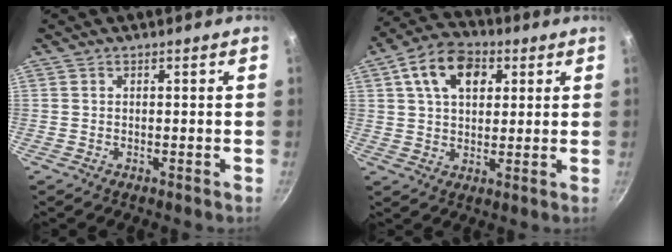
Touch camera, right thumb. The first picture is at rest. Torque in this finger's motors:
{"motor_torque": [-0.29, 2.03, 1.02, 0.30, 0.35]}